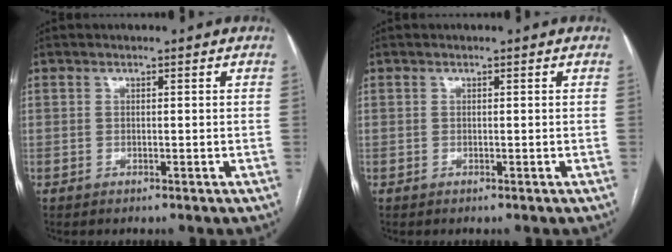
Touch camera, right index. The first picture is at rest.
{"total": 0.0}